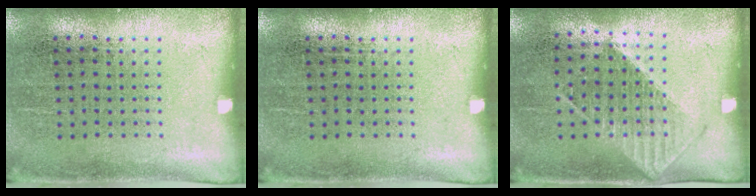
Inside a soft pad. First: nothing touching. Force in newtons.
{"total": 0.0}
{"total": 0.9, "press": 0.8, "slide": 0.4}